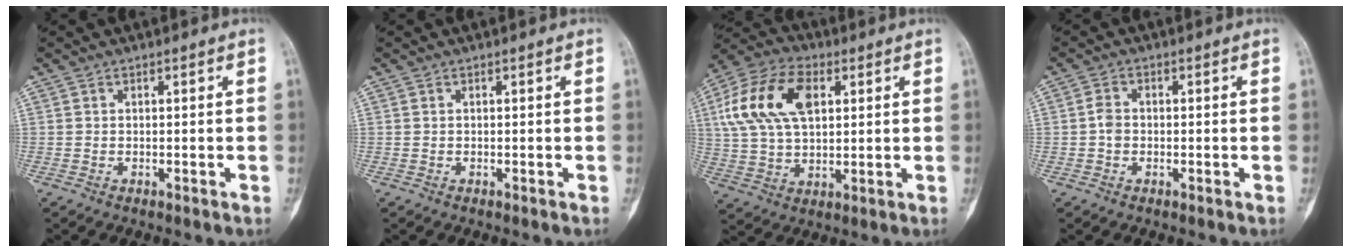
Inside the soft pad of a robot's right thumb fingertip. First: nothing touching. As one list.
[{"total": 0.0}, {"total": 16.7, "force": [4.8, 10.0, 12.4], "torque": [-0.233, 0.010, 0.085]}, {"total": 2.3, "force": [-0.4, 1.8, 1.3], "torque": [-0.015, 0.007, -0.014]}]